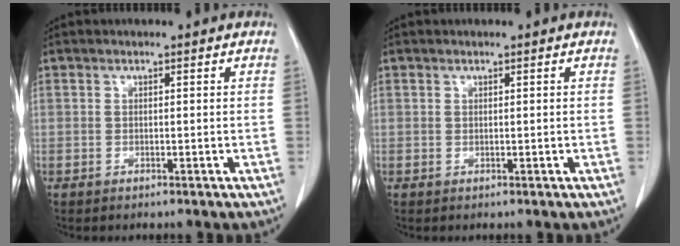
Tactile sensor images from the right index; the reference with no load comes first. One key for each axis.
{"total": 0.0}